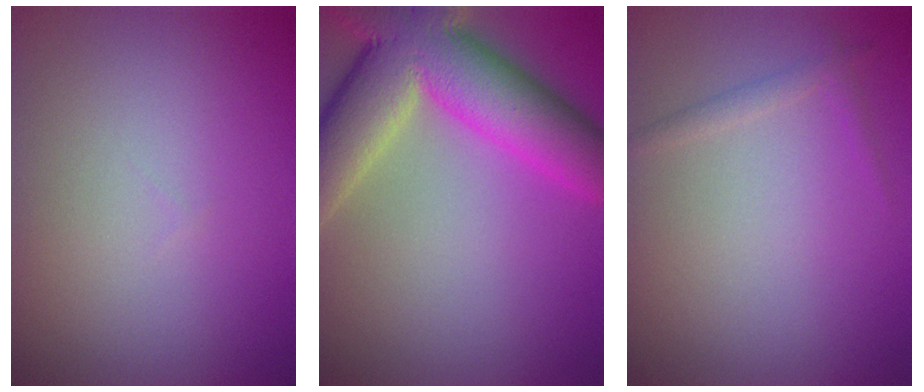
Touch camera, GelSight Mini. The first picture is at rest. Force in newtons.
{"total": 11.9, "press": 11.9, "slide": 0.9}
{"total": 1.0, "press": 1.0, "slide": 0.0}